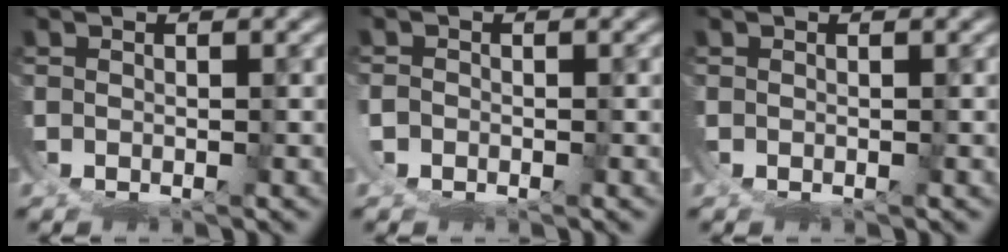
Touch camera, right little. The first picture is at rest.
{"total": 0.5, "force": [-0.3, 0.1, 0.4], "torque": [-0.017, -0.003, -0.004]}
{"total": 0.0}